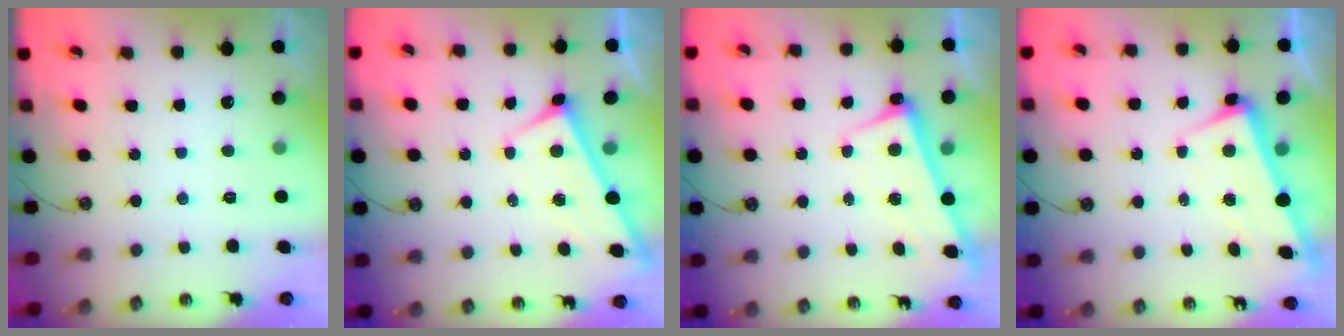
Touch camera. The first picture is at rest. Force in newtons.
{"total": 1.4, "press": 1.3, "slide": 0.5}
{"total": 2.5, "press": 2.5, "slide": 0.5}
{"total": 2.9, "press": 2.8, "slide": 1.0}